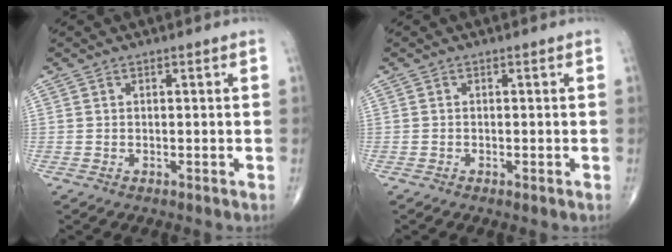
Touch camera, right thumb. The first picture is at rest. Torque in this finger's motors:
{"motor_torque": [0.16, 0.01, -0.23, -0.09, 0.04]}